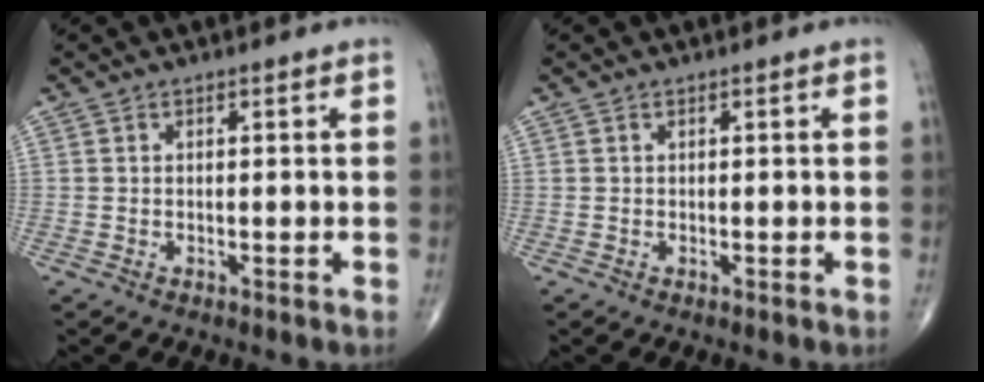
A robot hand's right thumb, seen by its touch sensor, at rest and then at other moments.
{"total": 0.0}